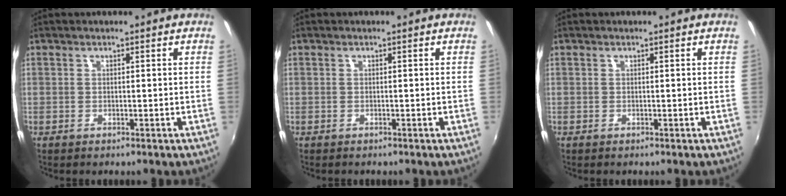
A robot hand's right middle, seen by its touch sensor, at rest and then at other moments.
{"total": 0.0}
{"total": 0.0}